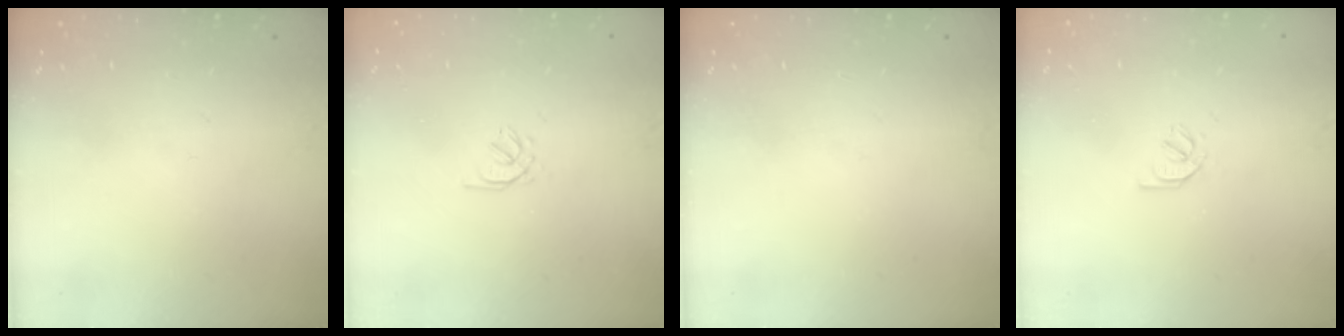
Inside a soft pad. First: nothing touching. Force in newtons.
{"total": 0.9, "press": 0.8, "slide": 0.4}
{"total": 0.0}
{"total": 2.2, "press": 2.1, "slide": 0.6}